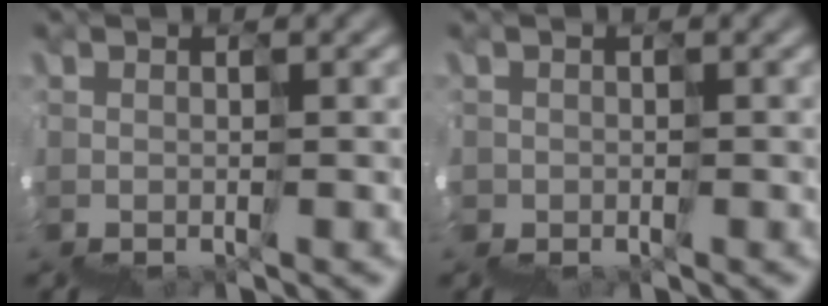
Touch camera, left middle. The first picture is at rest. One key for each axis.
{"total": 1.7, "fx": -0.2, "fy": 1.6, "fz": -0.6, "tx": 0.013, "ty": 0.011, "tz": 0.008}